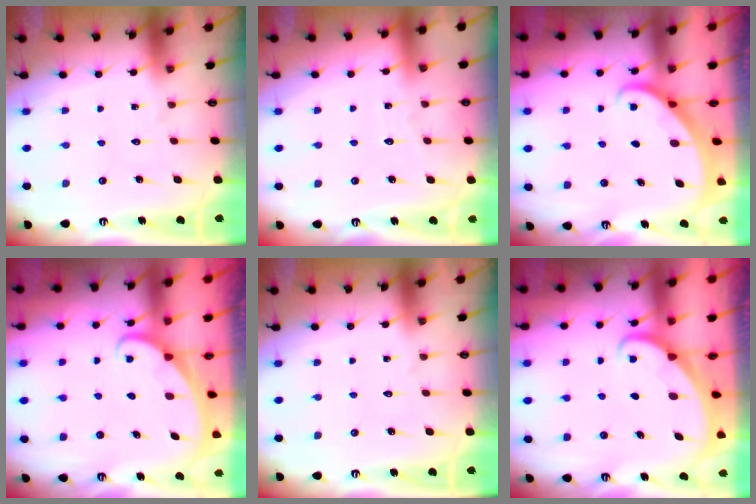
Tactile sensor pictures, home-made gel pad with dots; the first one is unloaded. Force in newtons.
{"total": 1.7, "press": 1.7, "slide": 0.2}
{"total": 1.8, "press": 1.8, "slide": 0.1}
{"total": 1.7, "press": 1.7, "slide": 0.1}
{"total": 0.0}
{"total": 1.7, "press": 1.6, "slide": 0.1}